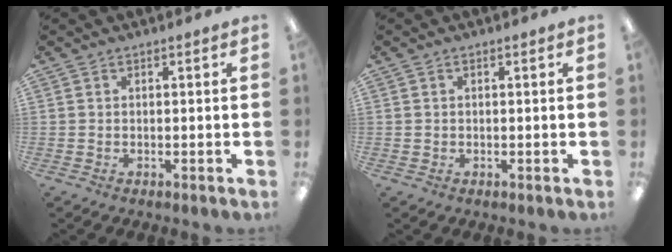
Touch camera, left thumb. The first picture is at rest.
{"total": 0.6, "force": [0.2, 0.6, 0.1], "torque": [-0.001, 0.006, 0.002]}